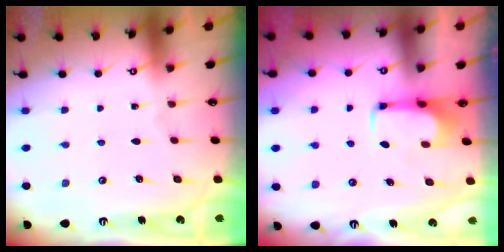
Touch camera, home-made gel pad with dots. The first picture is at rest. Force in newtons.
{"total": 2.1, "press": 2.1, "slide": 0.4}